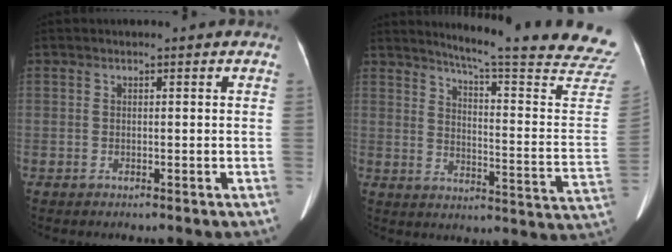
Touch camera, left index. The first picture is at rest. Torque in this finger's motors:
{"motor_torque": [-0.20, -1.08, 0.01, 0.06]}